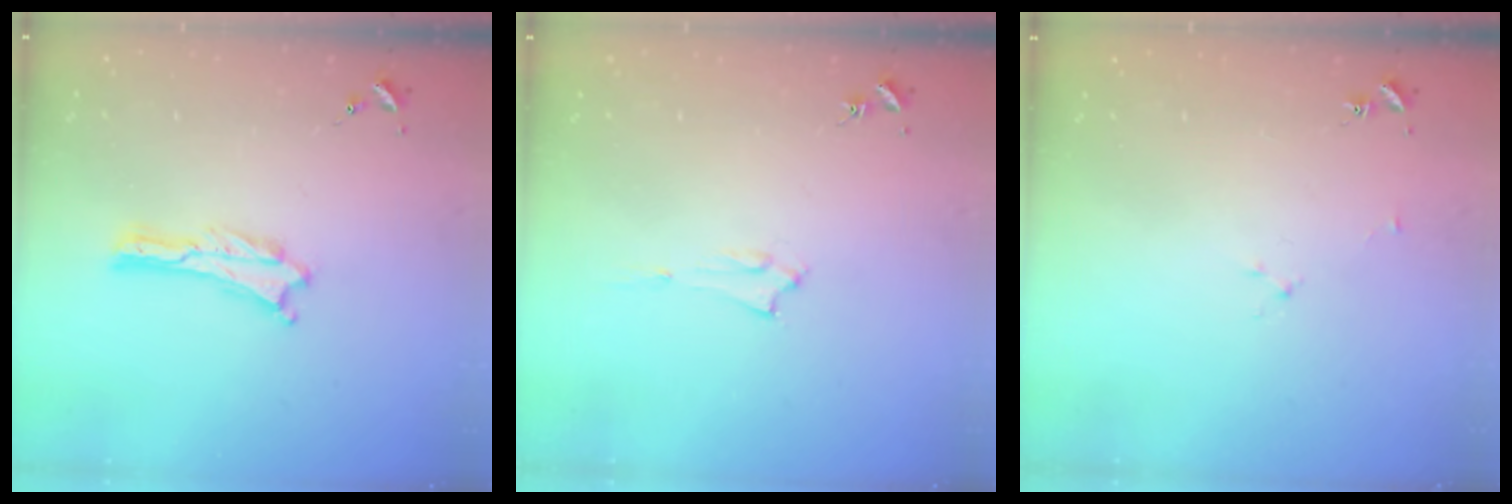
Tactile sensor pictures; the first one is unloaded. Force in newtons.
{"total": 1.5, "press": 1.5, "slide": 0.2}
{"total": 1.9, "press": 1.9, "slide": 0.3}